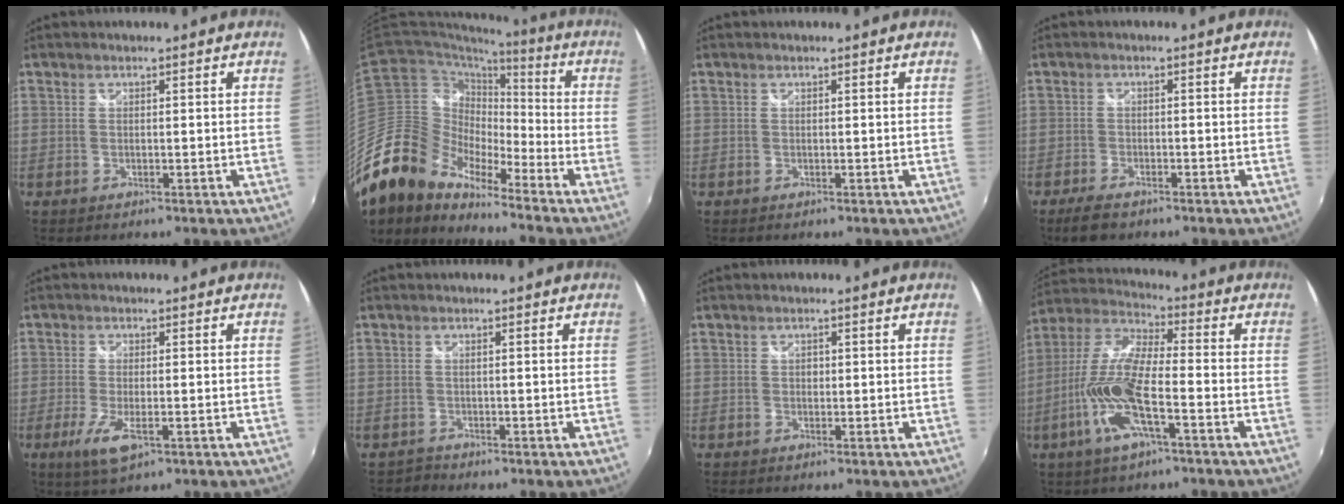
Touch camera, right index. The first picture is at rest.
{"total": 16.2, "force": [-13.2, 7.5, 5.5], "torque": [-0.108, 0.013, -0.263]}
{"total": 0.0}
{"total": 4.5, "force": [-3.4, 1.6, 2.5], "torque": [-0.064, -0.009, -0.062]}
{"total": 6.3, "force": [-2.8, 1.8, 5.4], "torque": [-0.116, -0.018, -0.047]}
{"total": 1.5, "force": [-1.1, 0.8, -0.5], "torque": [0.005, 0.007, -0.020]}
{"total": 0.7, "force": [-0.1, 0.7, 0.2], "torque": [-0.002, 0.000, -0.002]}
{"total": 14.6, "force": [-5.6, 3.3, 13.1], "torque": [-0.279, -0.010, -0.114]}